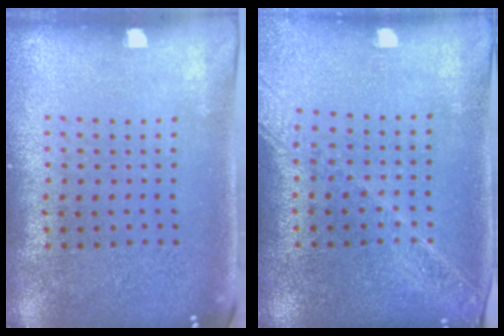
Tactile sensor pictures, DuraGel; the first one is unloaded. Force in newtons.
{"total": 1.7, "press": 1.5, "slide": 0.8}